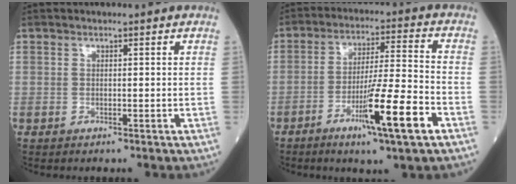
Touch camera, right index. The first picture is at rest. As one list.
[{"total": 12.1, "force": [-5.6, -0.3, 10.7], "torque": [-0.186, -0.015, -0.095]}]